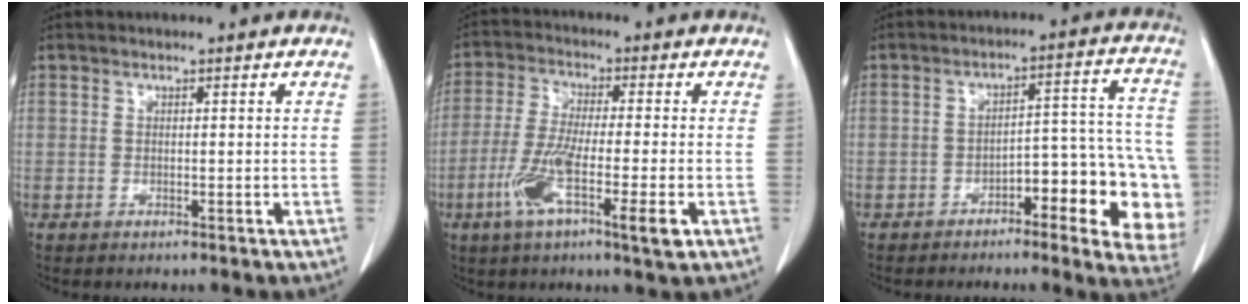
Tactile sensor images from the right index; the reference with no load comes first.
{"total": 11.2, "force": [-4.2, 0.8, 10.4], "torque": [-0.196, -0.021, -0.078]}
{"total": 14.5, "force": [-5.9, 4.3, 12.6], "torque": [-0.090, 0.042, -0.069]}